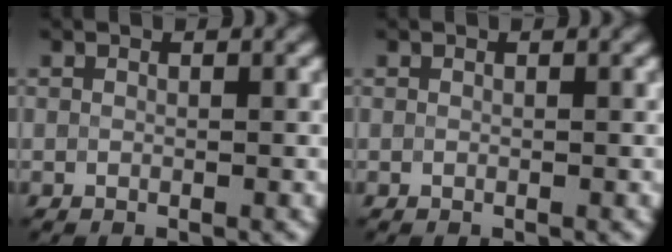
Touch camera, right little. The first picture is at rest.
{"total": 0.0}